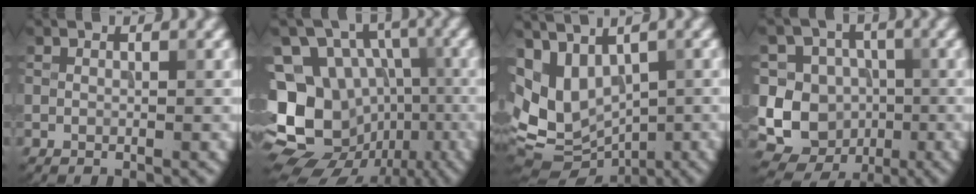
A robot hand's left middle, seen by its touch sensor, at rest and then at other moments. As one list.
[{"total": 16.5, "force": [-3.4, 14.6, 6.8], "torque": [-0.164, 0.006, -0.050]}, {"total": 8.5, "force": [0.5, 6.1, 6.0], "torque": [-0.107, 0.015, 0.056]}, {"total": 12.2, "force": [-1.2, 11.6, 3.4], "torque": [-0.086, 0.027, -0.038]}]